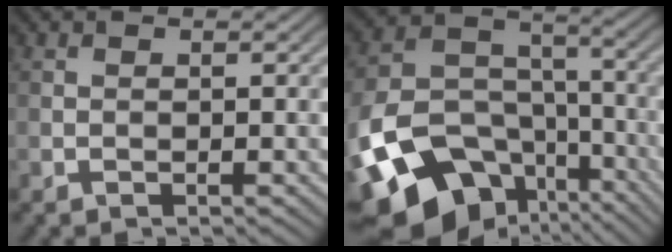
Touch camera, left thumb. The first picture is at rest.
{"total": 18.2, "force": [-9.6, 12.0, 9.8], "torque": [-0.224, -0.038, -0.148]}